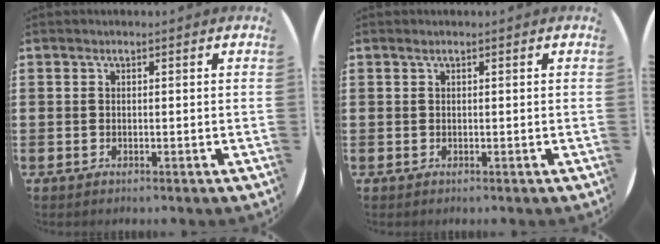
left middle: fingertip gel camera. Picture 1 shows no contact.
{"total": 0.0}